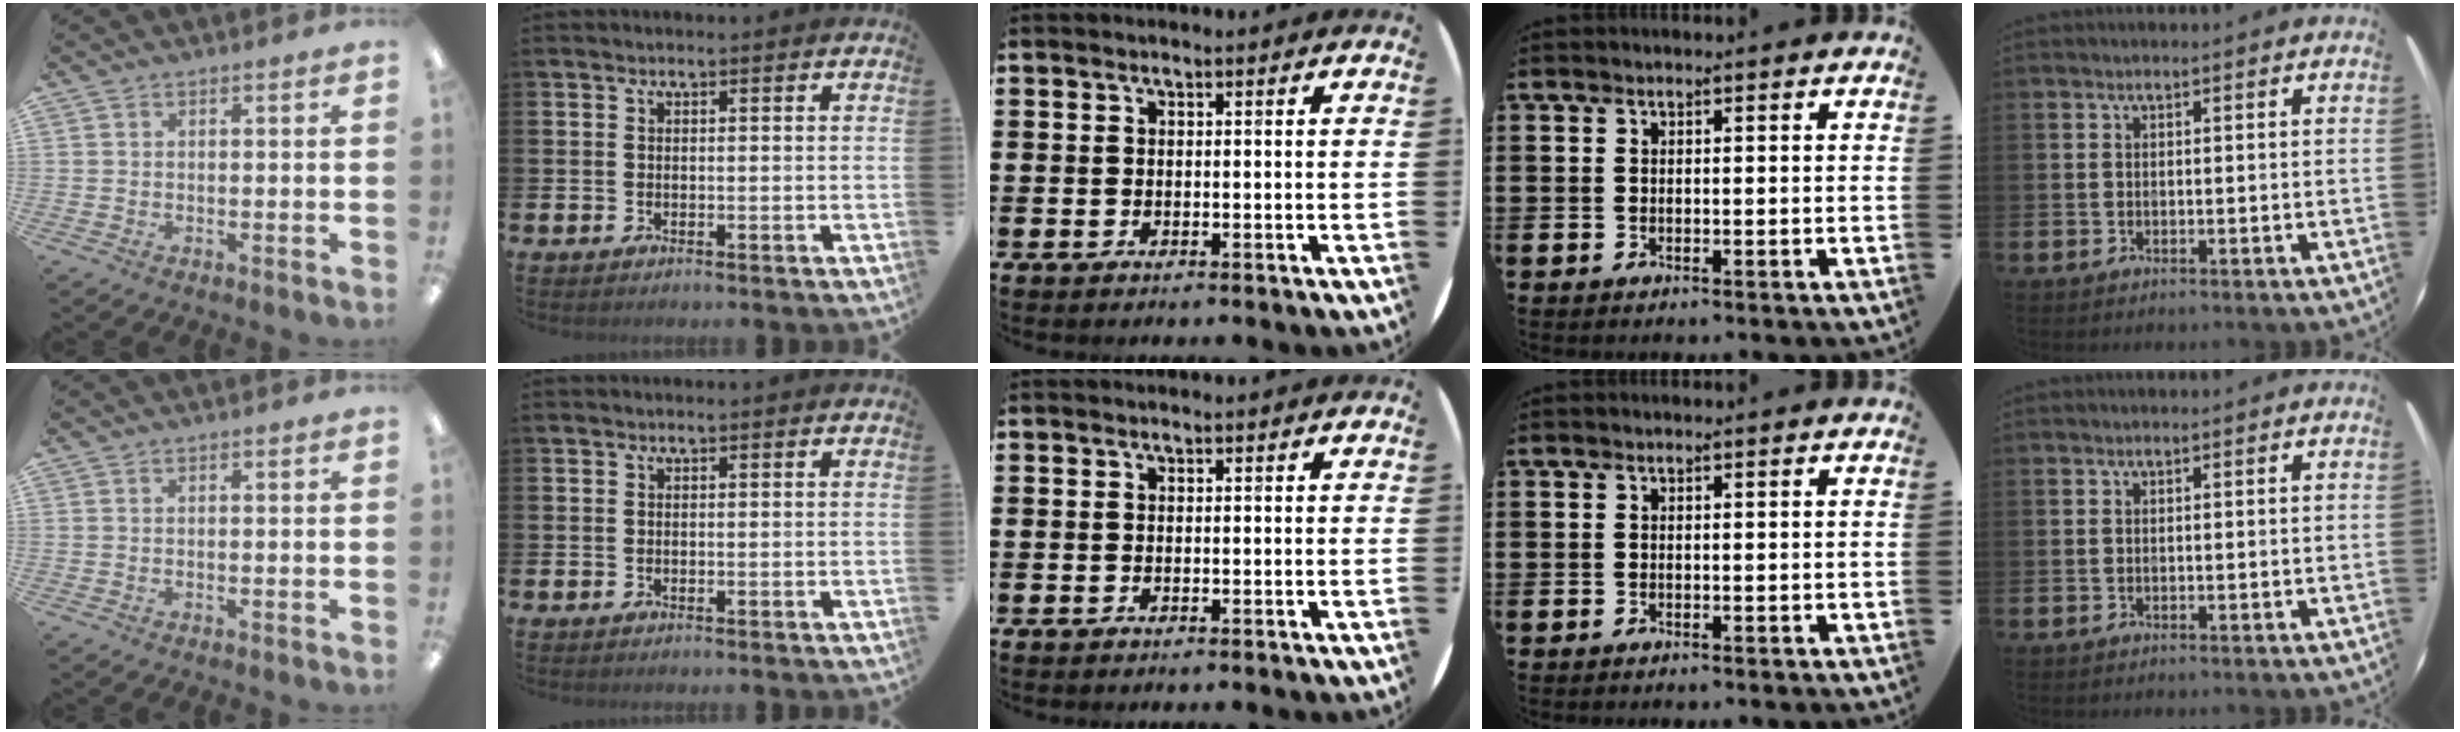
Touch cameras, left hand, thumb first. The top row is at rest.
{}